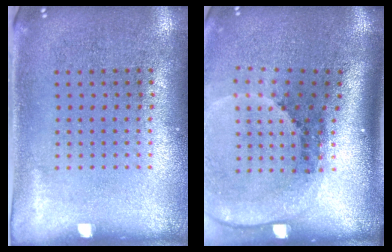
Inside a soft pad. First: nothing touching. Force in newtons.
{"total": 2.8, "press": 1.9, "slide": 2.1}